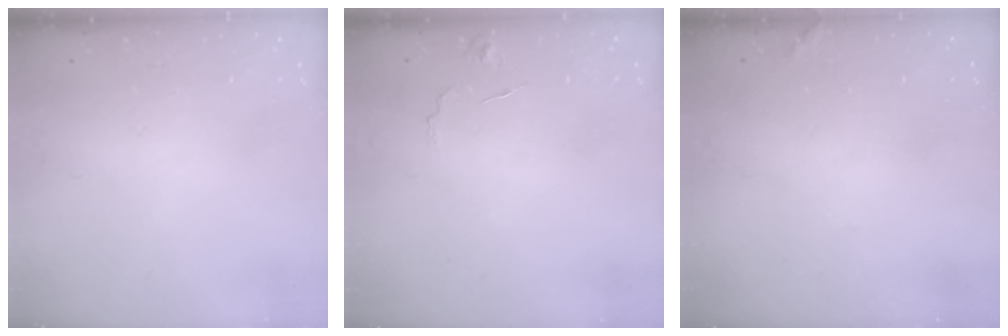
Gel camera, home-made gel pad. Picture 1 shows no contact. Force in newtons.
{"total": 4.9, "press": 4.9, "slide": 0.3}
{"total": 5.8, "press": 5.8, "slide": 0.2}